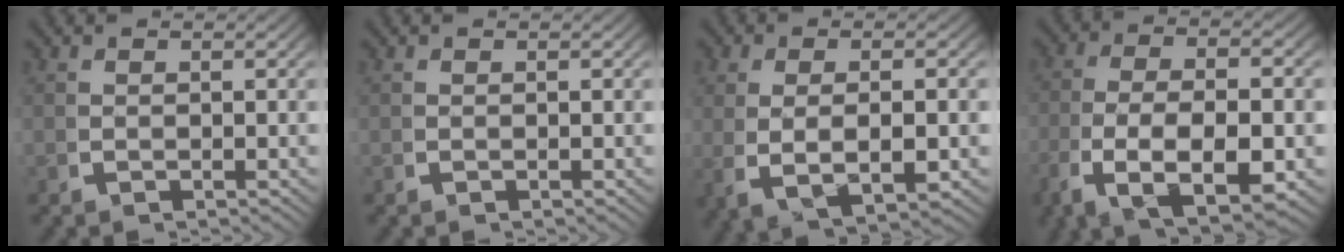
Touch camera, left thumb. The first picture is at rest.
{"total": 0.0}
{"total": 5.7, "force": [-0.7, 2.6, 5.1], "torque": [-0.110, -0.013, 0.003]}
{"total": 9.8, "force": [-2.8, 4.9, 8.0], "torque": [-0.172, -0.041, -0.027]}